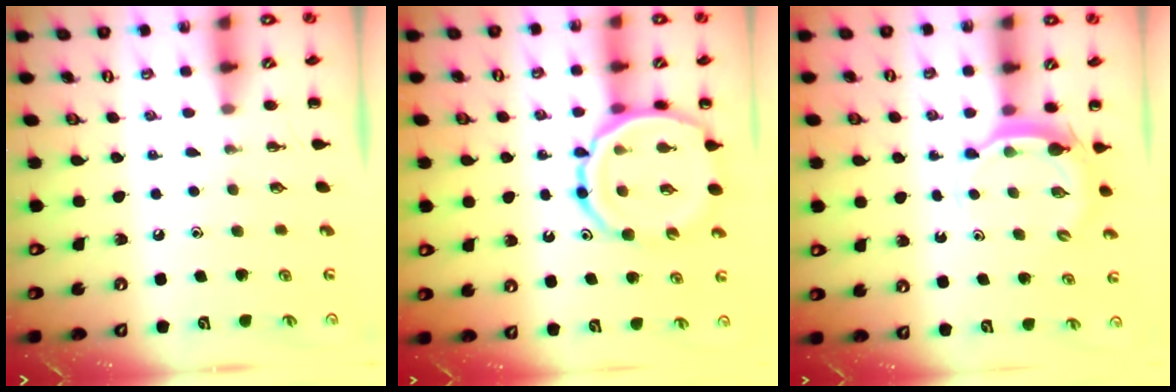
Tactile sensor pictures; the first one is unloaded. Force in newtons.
{"total": 15.0, "press": 14.8, "slide": 2.5}
{"total": 4.8, "press": 4.8, "slide": 0.5}